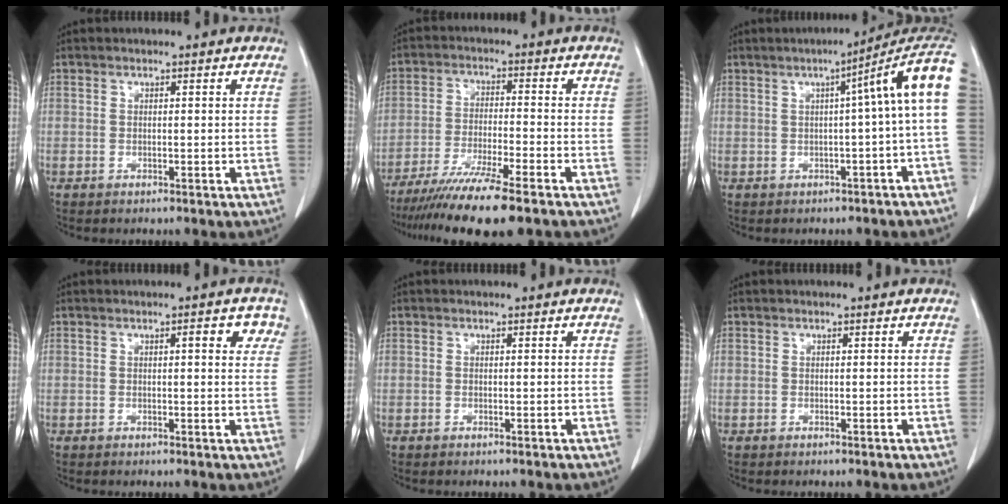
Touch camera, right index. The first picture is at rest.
{"total": 12.7, "force": [-9.9, -0.2, 7.8], "torque": [-0.130, -0.034, -0.161]}
{"total": 8.6, "force": [1.6, -0.7, 8.4], "torque": [-0.093, 0.039, 0.012]}
{"total": 3.4, "force": [1.4, 0.9, 2.9], "torque": [-0.030, 0.005, 0.013]}
{"total": 0.0}
{"total": 0.0}